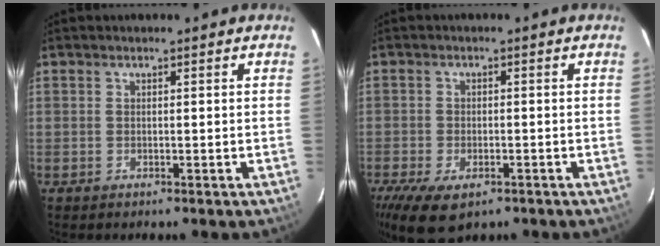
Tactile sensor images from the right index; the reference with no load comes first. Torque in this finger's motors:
{"motor_torque": [1.18, -0.96, 0.31, 0.05]}